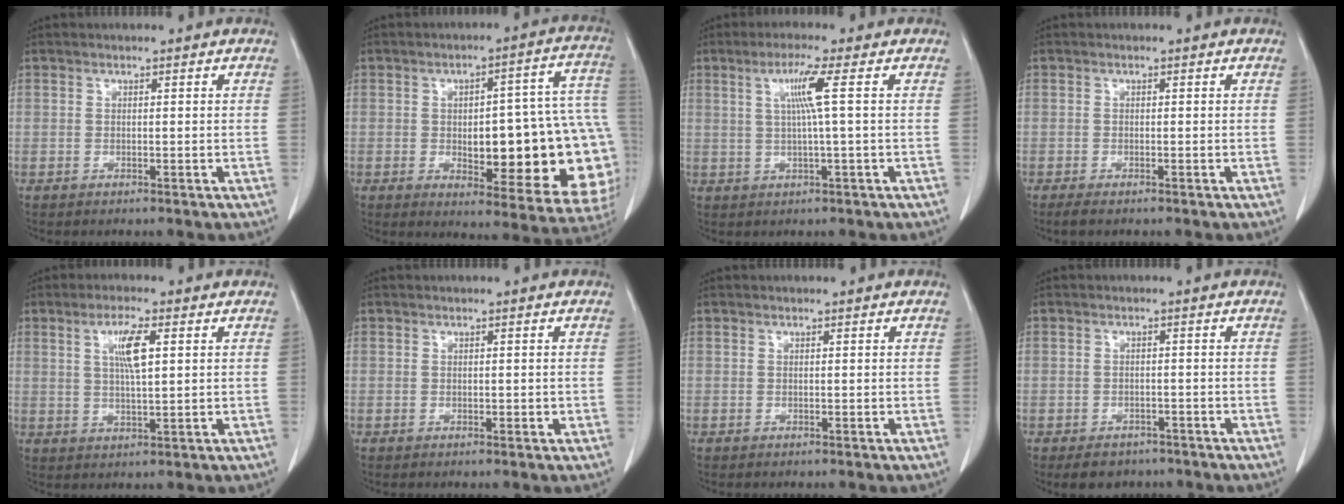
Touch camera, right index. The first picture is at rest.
{"total": 22.3, "force": [-3.1, 6.4, 21.1], "torque": [-0.183, 0.035, -0.016]}
{"total": 4.9, "force": [1.4, -1.6, 4.4], "torque": [-0.090, -0.003, 0.030]}
{"total": 2.0, "force": [-1.6, 0.3, 1.2], "torque": [-0.022, -0.006, -0.022]}
{"total": 5.5, "force": [1.7, 0.7, 5.2], "torque": [-0.097, 0.000, 0.033]}
{"total": 0.7, "force": [-0.2, 0.4, 0.5], "torque": [-0.003, 0.001, -0.005]}
{"total": 0.0}
{"total": 4.4, "force": [-3.3, 2.7, 0.9], "torque": [-0.011, 0.006, -0.044]}